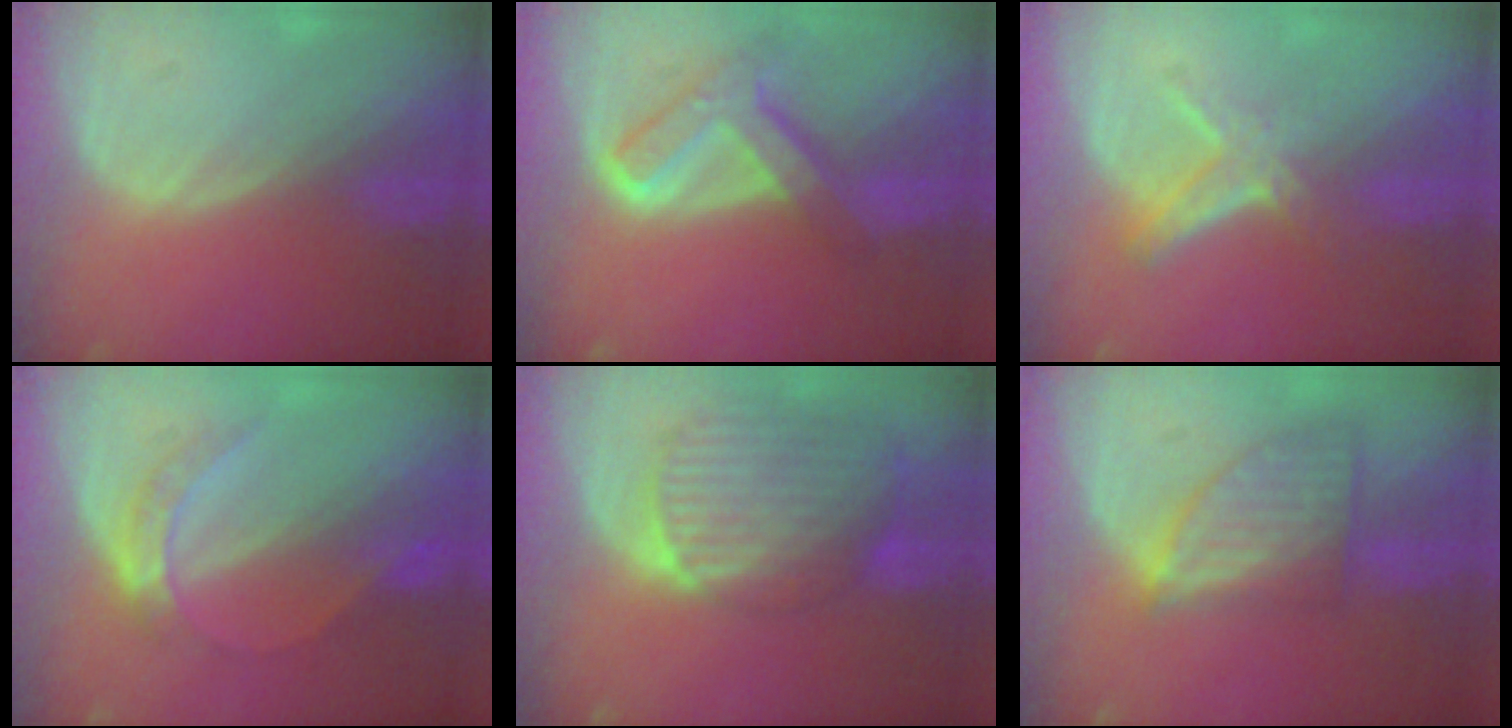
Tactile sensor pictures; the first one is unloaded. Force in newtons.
{"total": 7.8, "press": 6.6, "slide": 4.1}
{"total": 4.9, "press": 4.8, "slide": 0.8}
{"total": 5.0, "press": 4.8, "slide": 1.4}
{"total": 10.6, "press": 9.0, "slide": 5.6}
{"total": 7.5, "press": 6.8, "slide": 3.1}